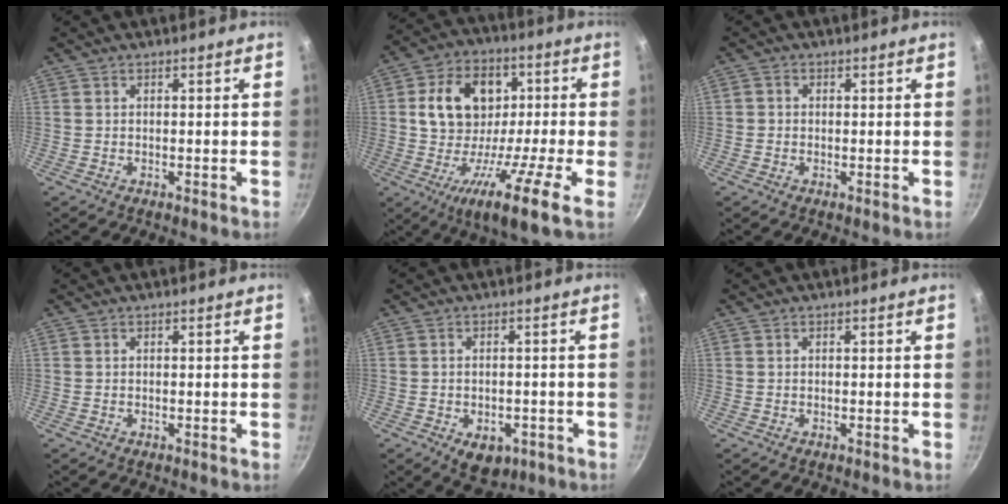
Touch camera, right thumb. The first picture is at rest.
{"total": 16.9, "force": [-3.6, 8.2, 14.3], "torque": [-0.222, 0.038, -0.082]}
{"total": 1.1, "force": [-0.1, 1.1, 0.4], "torque": [-0.006, 0.005, -0.004]}
{"total": 0.0}
{"total": 6.7, "force": [-2.7, 4.4, 4.3], "torque": [-0.037, 0.009, -0.024]}
{"total": 0.0}